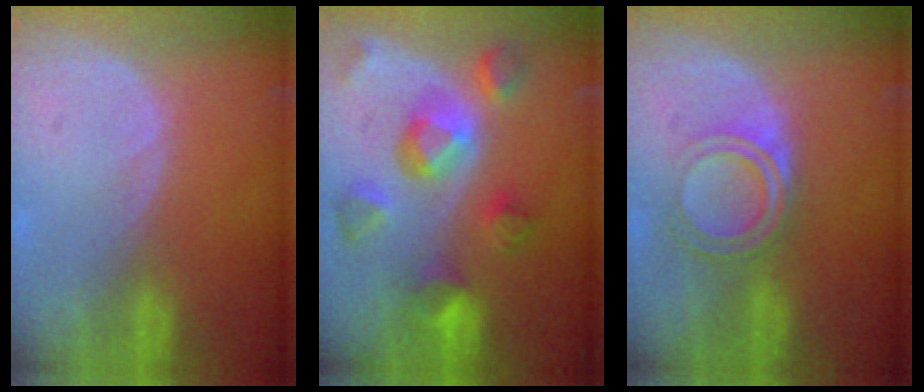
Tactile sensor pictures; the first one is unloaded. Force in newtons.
{"total": 9.5, "press": 8.6, "slide": 3.9}
{"total": 5.1, "press": 4.8, "slide": 1.7}